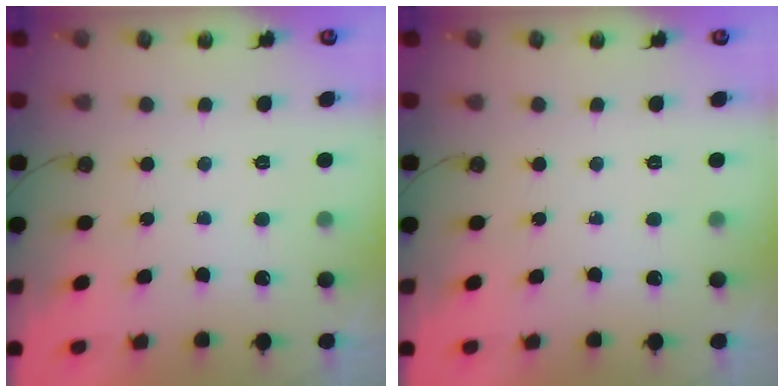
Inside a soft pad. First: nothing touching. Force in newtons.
{"total": 0.0}